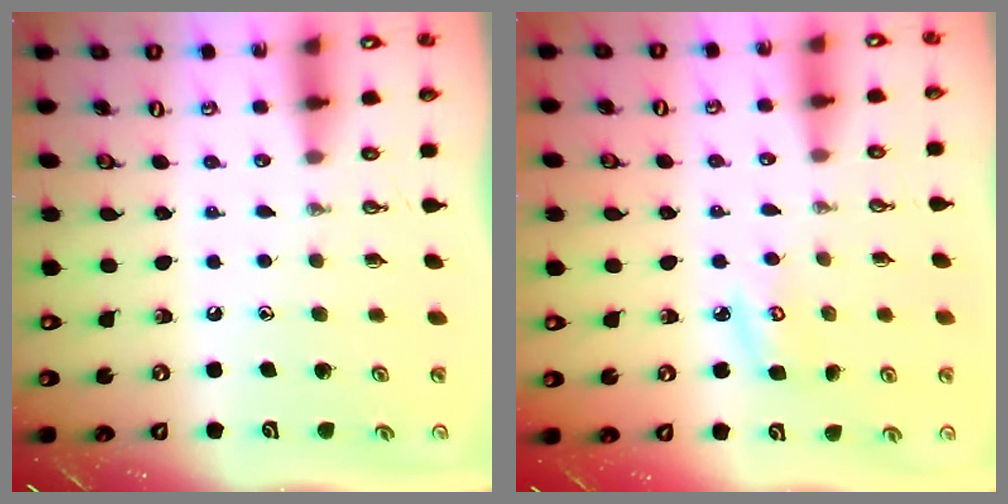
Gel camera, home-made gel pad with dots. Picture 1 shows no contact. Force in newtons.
{"total": 5.4, "press": 5.4, "slide": 0.5}